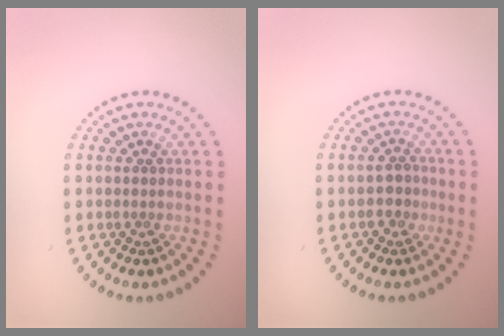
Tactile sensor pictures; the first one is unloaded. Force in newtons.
{"total": 1.8, "press": 1.7, "slide": 0.5}